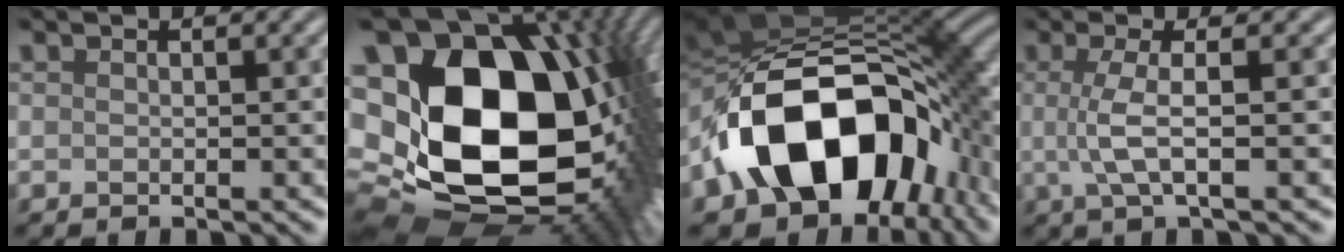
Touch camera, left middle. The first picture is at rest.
{"total": 22.6, "force": [3.5, 15.5, 16.0], "torque": [-0.328, -0.035, 0.109]}
{"total": 16.9, "force": [-4.8, 10.8, 12.0], "torque": [-0.198, -0.004, -0.083]}
{"total": 3.2, "force": [0.1, 0.5, 3.1], "torque": [-0.068, -0.001, 0.002]}